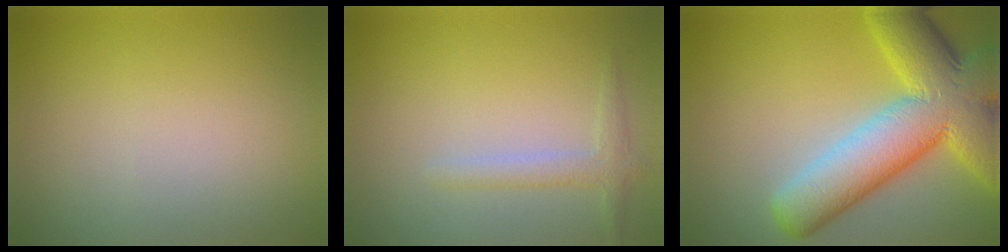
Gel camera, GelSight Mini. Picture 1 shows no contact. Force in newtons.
{"total": 1.8, "press": 1.7, "slide": 0.1}
{"total": 11.6, "press": 11.6, "slide": 0.4}